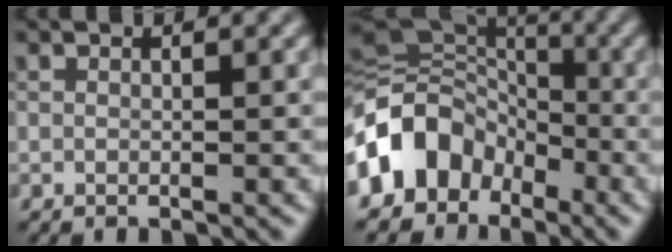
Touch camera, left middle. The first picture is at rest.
{"total": 9.4, "force": [-4.1, 7.2, 4.4], "torque": [-0.084, 0.003, -0.097]}